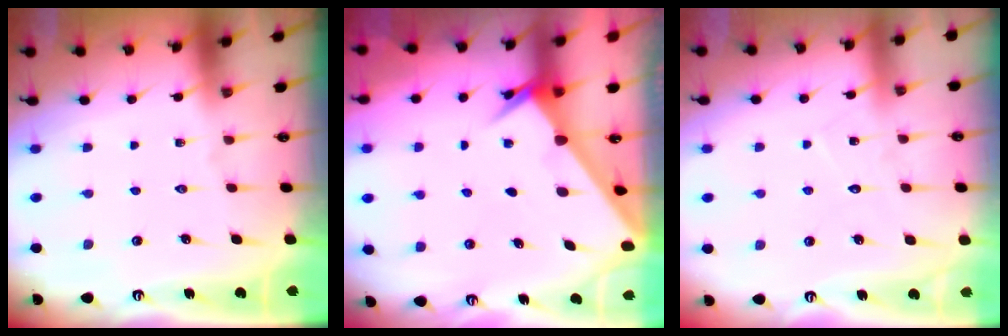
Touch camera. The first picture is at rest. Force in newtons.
{"total": 2.6, "press": 2.6, "slide": 0.3}
{"total": 6.4, "press": 6.3, "slide": 0.6}